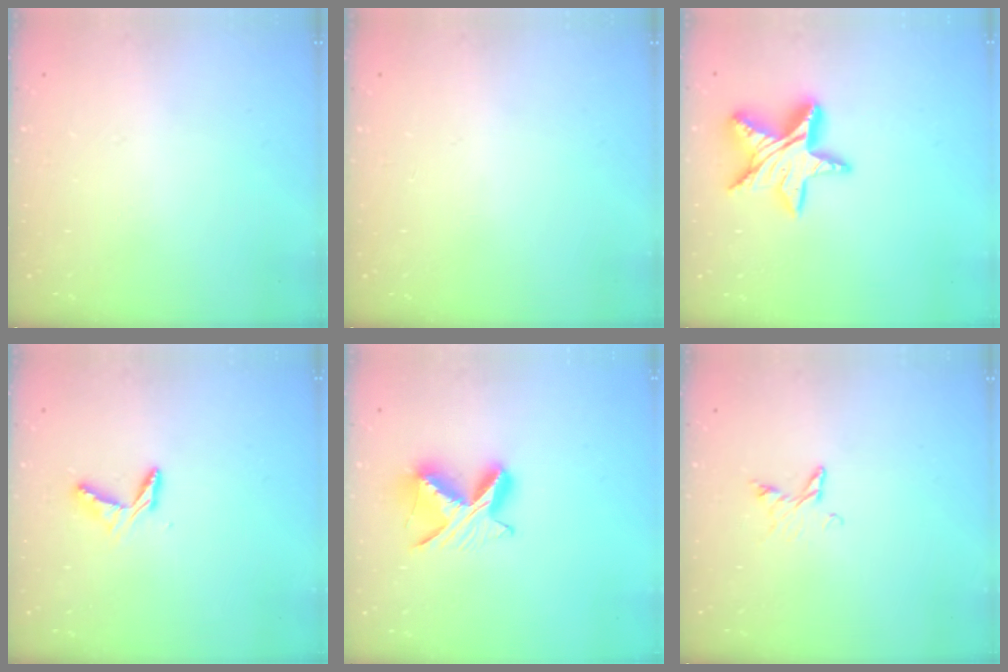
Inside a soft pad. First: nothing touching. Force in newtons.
{"total": 0.0}
{"total": 13.6, "press": 13.6, "slide": 0.8}
{"total": 5.0, "press": 4.9, "slide": 0.5}
{"total": 8.7, "press": 8.7, "slide": 0.2}
{"total": 3.2, "press": 3.2, "slide": 0.4}